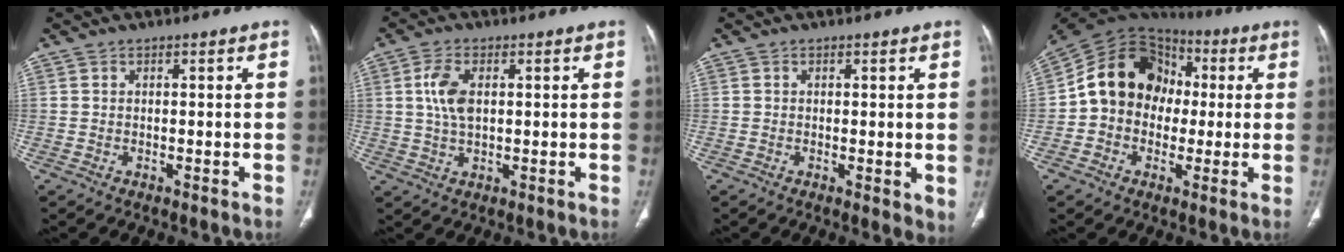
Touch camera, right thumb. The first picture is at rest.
{"total": 5.9, "force": [1.2, 3.1, 4.9], "torque": [-0.107, 0.000, 0.022]}
{"total": 2.8, "force": [0.1, 1.0, 2.7], "torque": [-0.038, -0.011, -0.001]}
{"total": 16.0, "force": [0.5, 13.2, 9.1], "torque": [-0.124, 0.039, 0.000]}